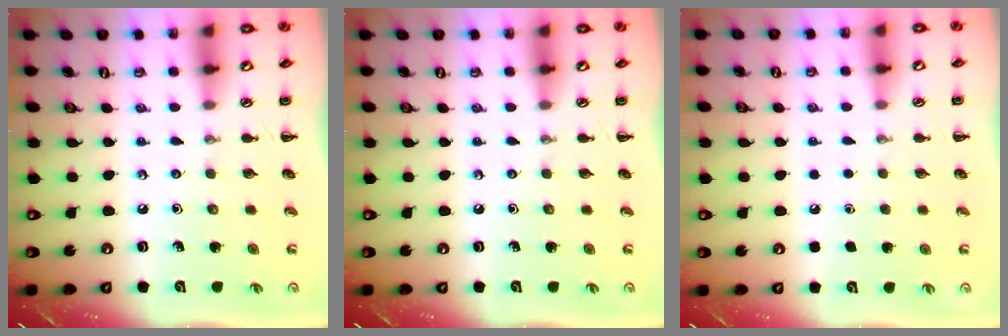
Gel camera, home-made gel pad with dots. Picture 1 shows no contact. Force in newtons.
{"total": 0.0}
{"total": 1.7, "press": 1.7, "slide": 0.1}